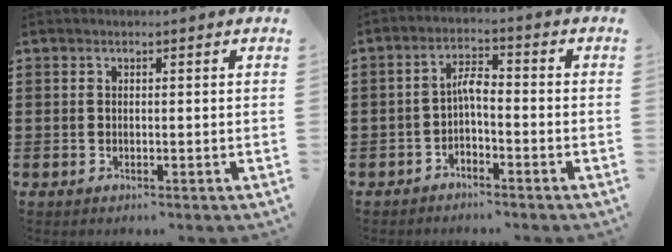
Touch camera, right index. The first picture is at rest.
{"total": 3.2, "force": [-1.4, 1.0, 2.7], "torque": [-0.056, 0.010, -0.028]}